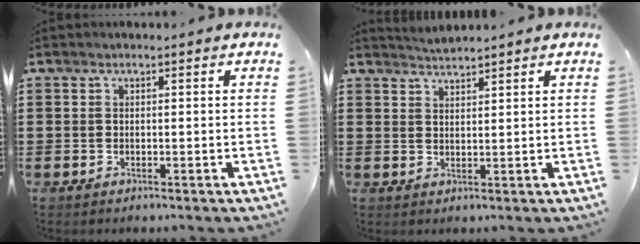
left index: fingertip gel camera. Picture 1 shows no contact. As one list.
[{"total": 2.0, "force": [1.9, -0.2, 0.0], "torque": [-0.005, 0.002, 0.038]}]